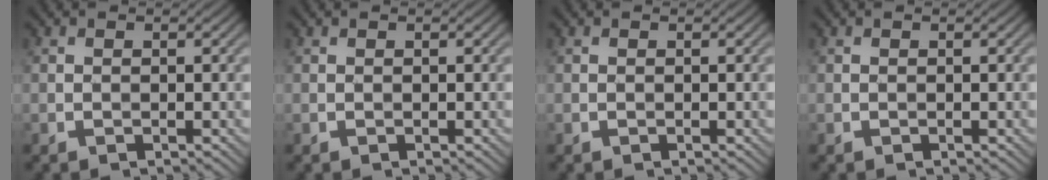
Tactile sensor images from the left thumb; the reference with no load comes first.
{"total": 0.0}
{"total": 0.0}
{"total": 0.0}